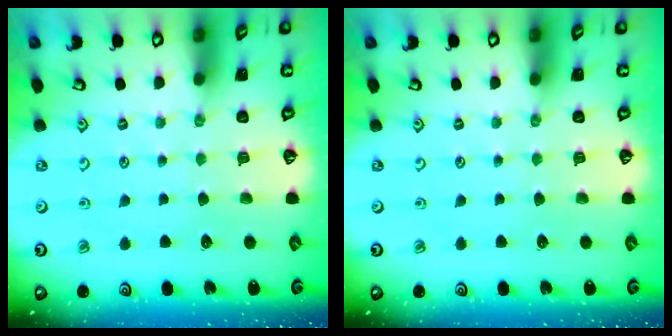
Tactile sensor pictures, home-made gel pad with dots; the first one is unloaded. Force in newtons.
{"total": 0.0}